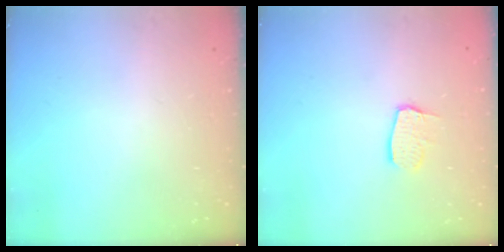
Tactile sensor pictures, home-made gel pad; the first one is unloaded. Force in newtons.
{"total": 6.8, "press": 6.8, "slide": 0.5}